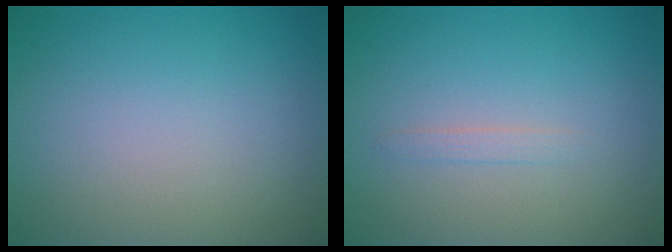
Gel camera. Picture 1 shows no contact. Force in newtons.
{"total": 0.8, "press": 0.8, "slide": 0.0}